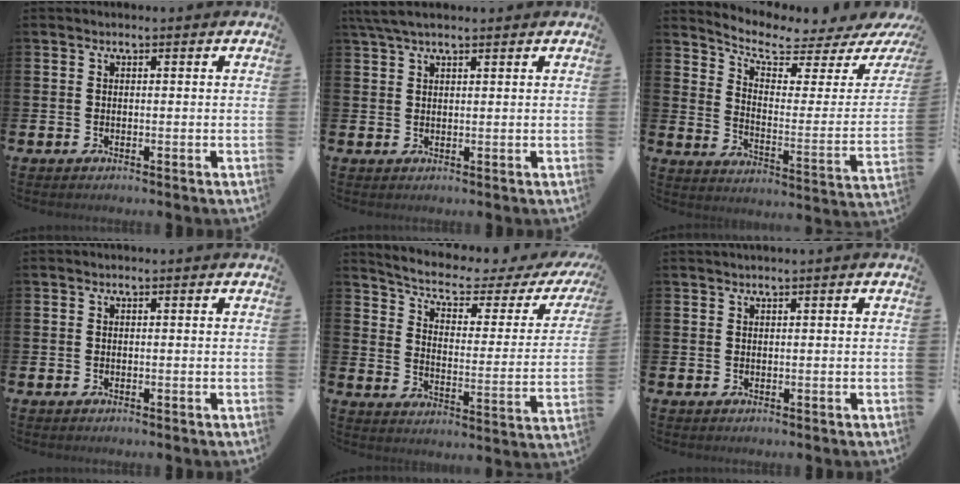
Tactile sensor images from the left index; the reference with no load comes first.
{"total": 3.3, "force": [2.7, 0.8, 1.8], "torque": [-0.039, 0.000, 0.048]}
{"total": 5.5, "force": [4.9, 1.3, 2.2], "torque": [-0.066, -0.048, 0.075]}
{"total": 0.0}
{"total": 5.5, "force": [4.2, 1.8, 3.0], "torque": [-0.078, -0.035, 0.063]}
{"total": 0.5, "force": [0.4, -0.2, 0.2], "torque": [-0.007, 0.002, 0.009]}